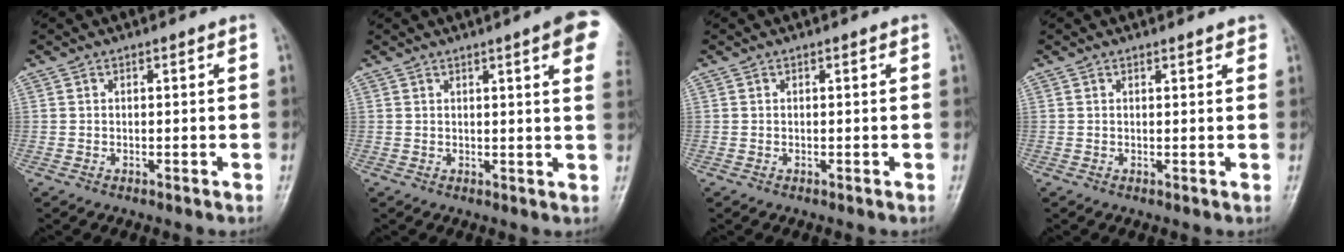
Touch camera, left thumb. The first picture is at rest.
{"total": 9.4, "force": [4.6, 1.3, 8.1], "torque": [-0.083, -0.006, 0.047]}
{"total": 0.0}
{"total": 1.4, "force": [1.2, 0.5, 0.5], "torque": [0.000, -0.004, 0.013]}